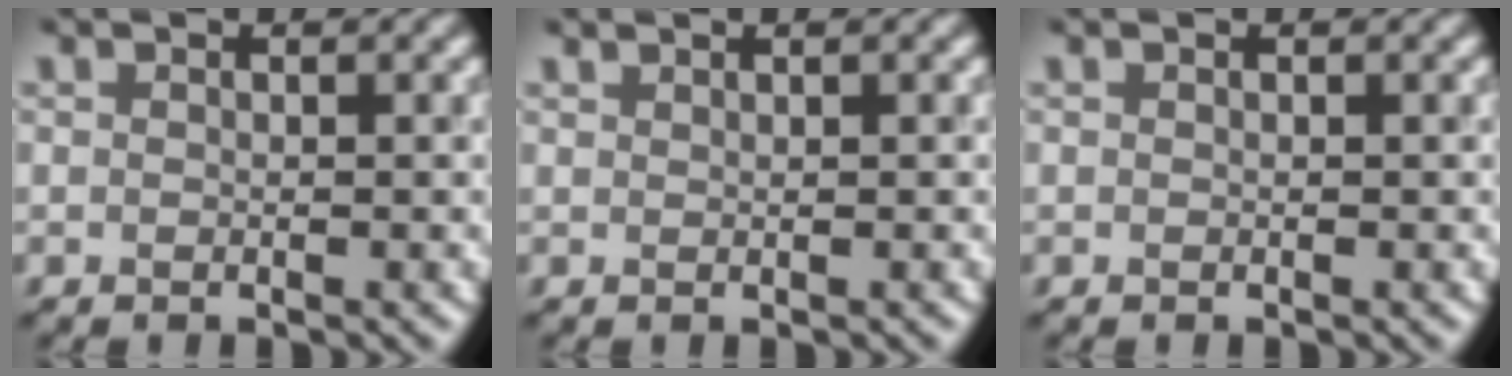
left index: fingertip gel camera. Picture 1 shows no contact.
{"total": 0.7, "force": [0.6, 0.1, 0.2], "torque": [-0.006, 0.001, 0.008]}
{"total": 0.0}